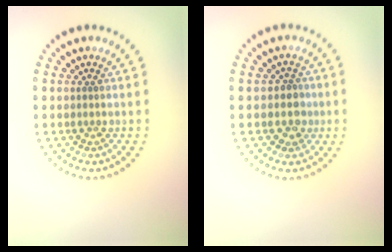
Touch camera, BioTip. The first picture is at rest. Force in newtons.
{"total": 2.0, "press": 1.8, "slide": 0.9}